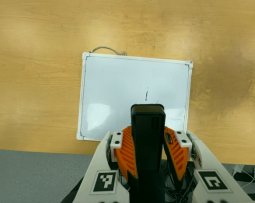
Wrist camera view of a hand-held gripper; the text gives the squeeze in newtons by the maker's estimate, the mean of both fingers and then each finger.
{"total": 6.5, "left": 5.7, "right": 7.2}